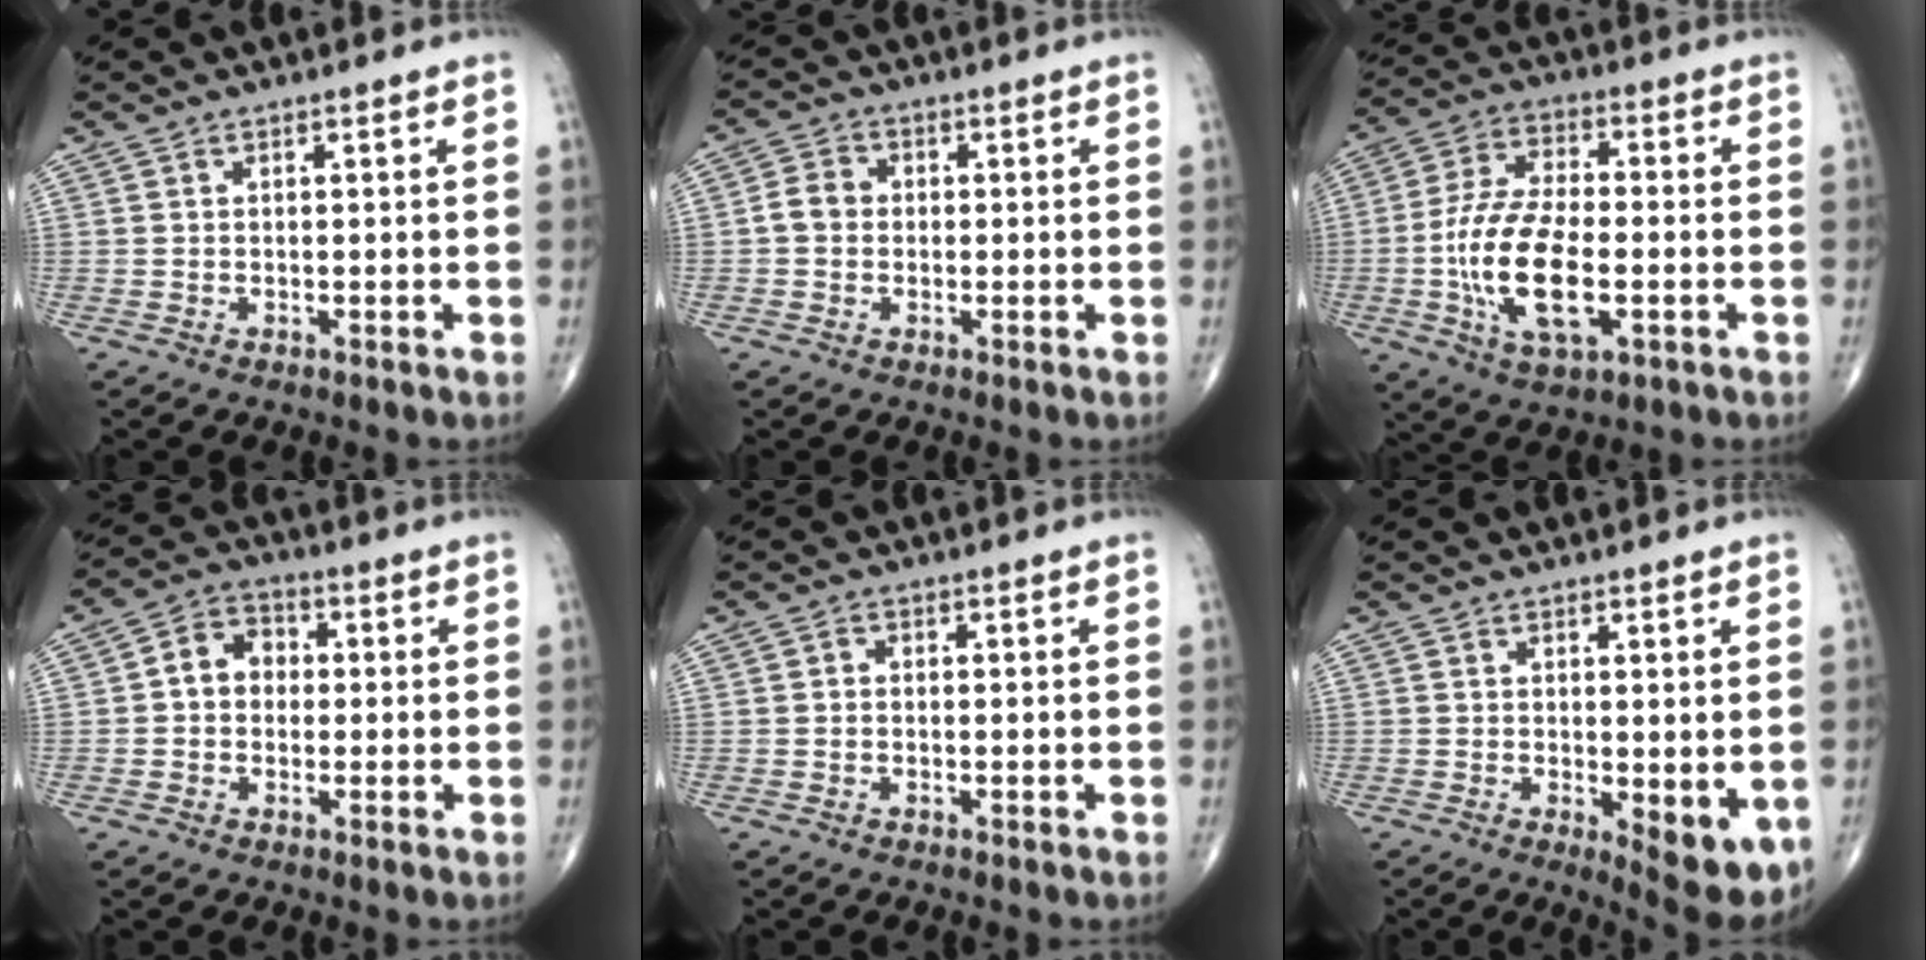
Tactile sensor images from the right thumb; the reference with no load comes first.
{"total": 3.9, "force": [-0.3, 3.4, 2.0], "torque": [-0.029, 0.012, -0.013]}
{"total": 15.9, "force": [-3.3, 7.2, 13.8], "torque": [-0.269, 0.013, -0.059]}
{"total": 6.4, "force": [0.2, 5.3, 3.7], "torque": [-0.040, 0.022, -0.010]}
{"total": 0.8, "force": [-0.1, 0.7, 0.4], "torque": [0.001, 0.003, -0.007]}
{"total": 7.9, "force": [-1.7, 2.8, 7.2], "torque": [-0.087, -0.021, -0.016]}